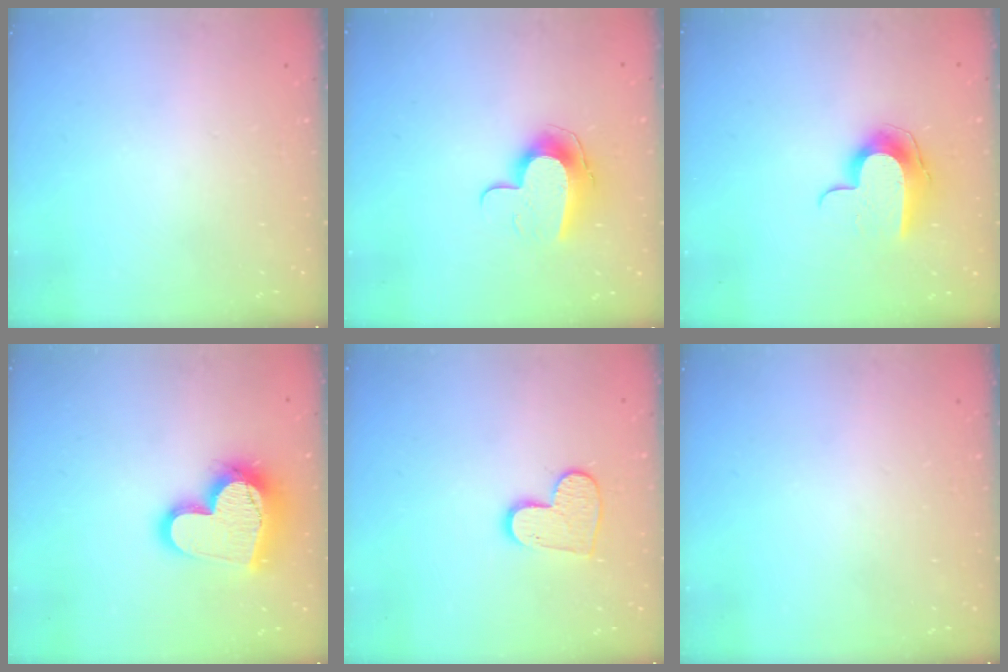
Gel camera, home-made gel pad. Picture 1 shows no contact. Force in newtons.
{"total": 10.5, "press": 10.5, "slide": 0.5}
{"total": 9.9, "press": 9.9, "slide": 0.2}
{"total": 17.9, "press": 17.8, "slide": 1.7}
{"total": 10.0, "press": 10.0, "slide": 0.9}
{"total": 0.0}